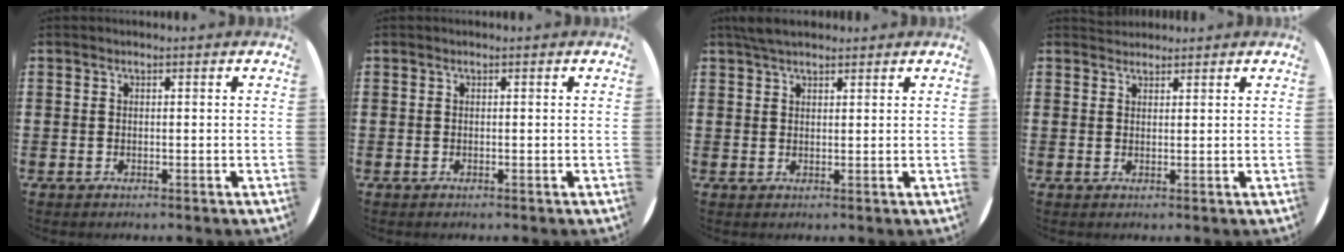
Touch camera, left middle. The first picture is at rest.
{"total": 0.0}
{"total": 3.1, "force": [2.6, 1.0, 1.2], "torque": [-0.029, 0.006, 0.050]}
{"total": 1.3, "force": [1.3, 0.4, -0.1], "torque": [0.000, 0.003, 0.026]}